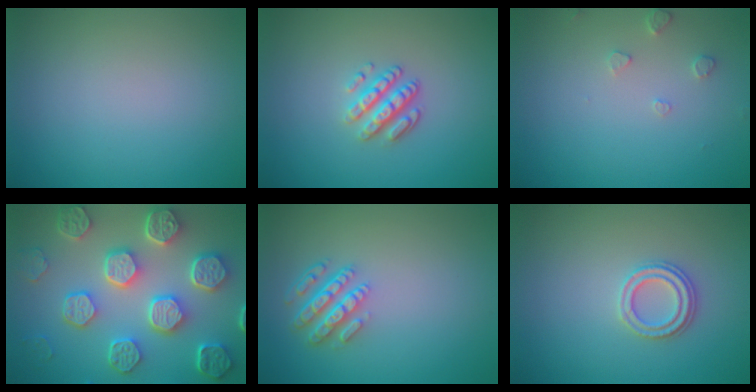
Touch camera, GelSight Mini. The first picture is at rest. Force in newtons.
{"total": 3.1, "press": 2.6, "slide": 1.7}
{"total": 1.2, "press": 1.2, "slide": 0.2}
{"total": 8.8, "press": 6.7, "slide": 5.6}
{"total": 4.3, "press": 3.3, "slide": 2.8}
{"total": 2.3, "press": 2.2, "slide": 0.8}